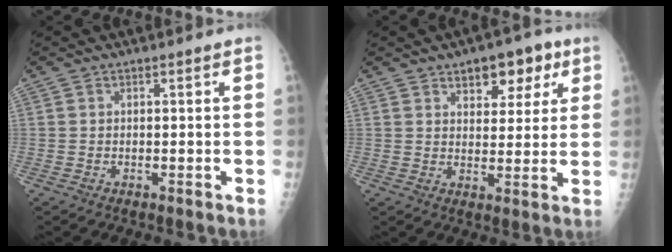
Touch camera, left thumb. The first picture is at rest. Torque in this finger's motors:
{"motor_torque": [-0.05, 0.13, -0.12, -0.03, 0.04]}